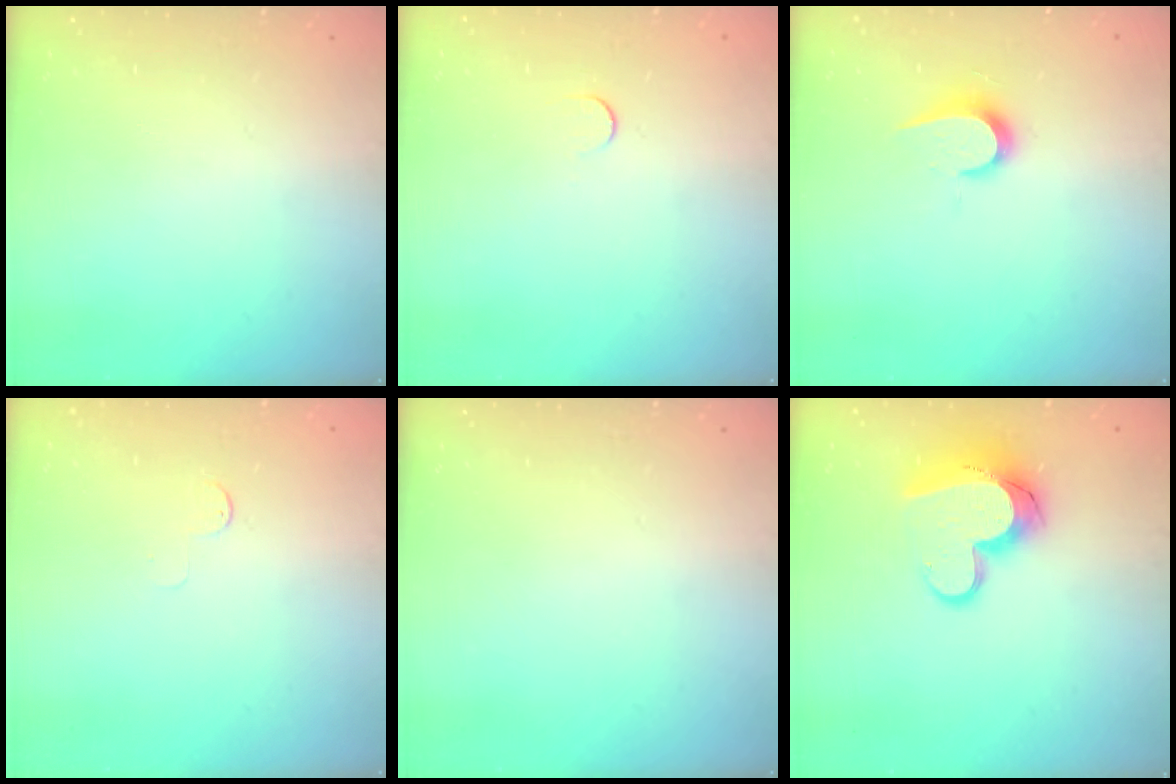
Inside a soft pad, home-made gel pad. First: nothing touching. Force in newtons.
{"total": 3.7, "press": 3.7, "slide": 0.4}
{"total": 7.4, "press": 7.4, "slide": 0.6}
{"total": 2.7, "press": 2.7, "slide": 0.2}
{"total": 0.0}
{"total": 16.0, "press": 15.9, "slide": 1.3}